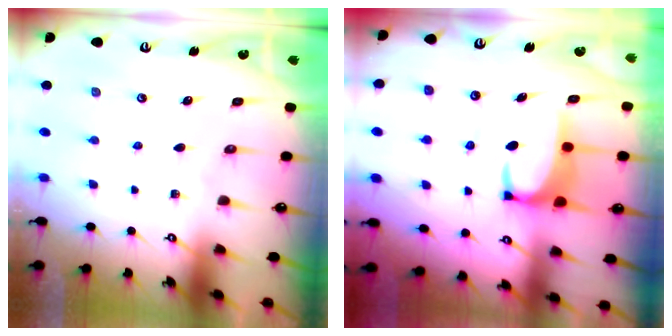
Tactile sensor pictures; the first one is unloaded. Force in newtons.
{"total": 2.4, "press": 2.3, "slide": 0.7}